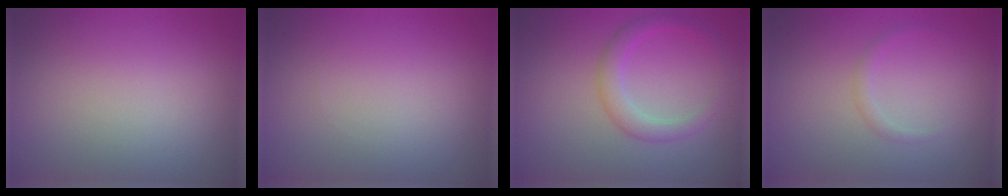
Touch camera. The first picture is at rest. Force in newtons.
{"total": 0.0}
{"total": 2.8, "press": 2.8, "slide": 0.2}
{"total": 0.9, "press": 0.9, "slide": 0.1}